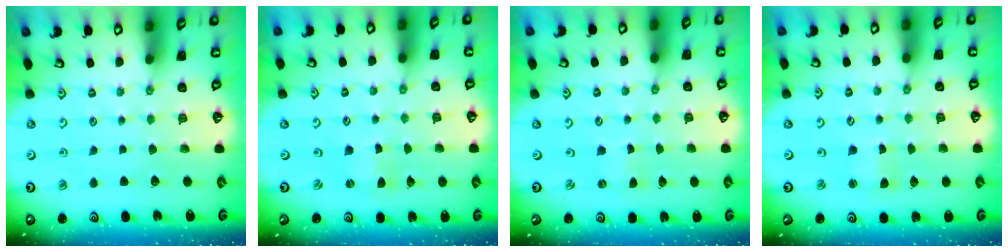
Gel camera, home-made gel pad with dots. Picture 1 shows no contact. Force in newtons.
{"total": 0.0}
{"total": 0.0}
{"total": 2.3, "press": 2.3, "slide": 0.3}